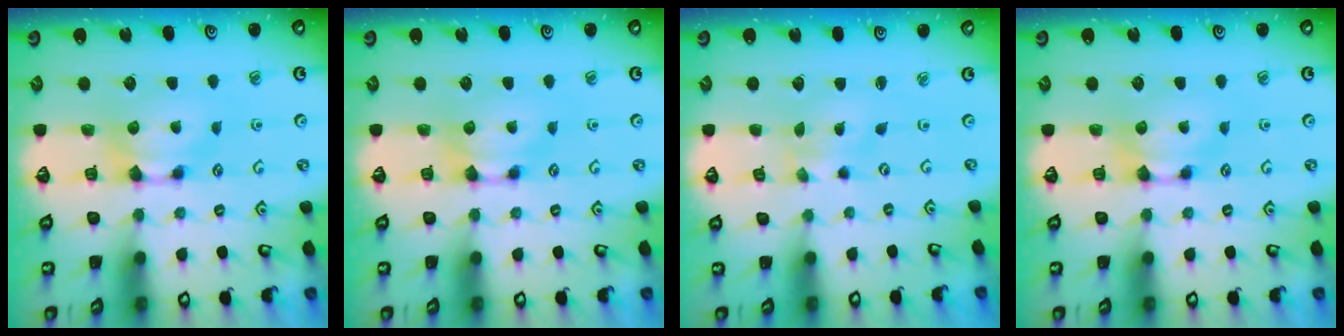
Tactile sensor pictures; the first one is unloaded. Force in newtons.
{"total": 0.0}
{"total": 4.0, "press": 3.9, "slide": 0.7}
{"total": 0.0}